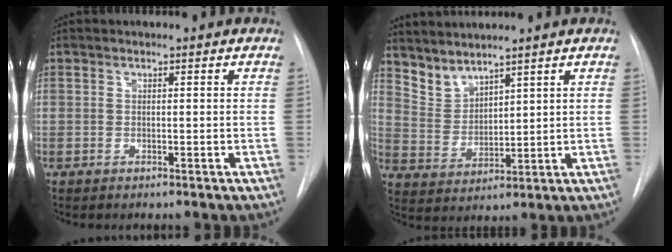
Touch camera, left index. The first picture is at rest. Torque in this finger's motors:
{"motor_torque": [0.00, 0.00, -0.07, -0.01]}